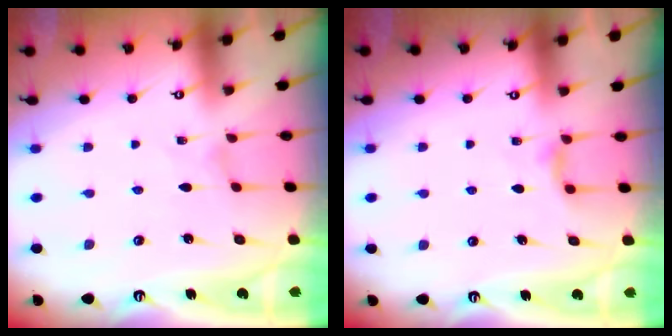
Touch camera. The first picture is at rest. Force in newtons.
{"total": 4.9, "press": 4.9, "slide": 0.6}